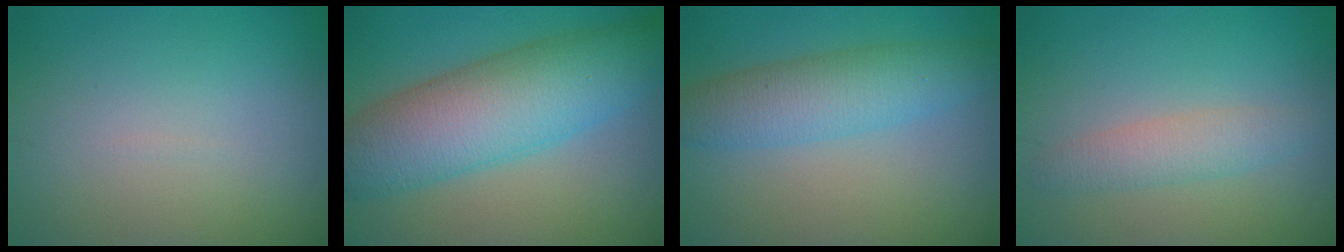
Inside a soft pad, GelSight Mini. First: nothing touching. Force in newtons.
{"total": 9.6, "press": 9.6, "slide": 0.0}
{"total": 5.0, "press": 5.0, "slide": 0.1}
{"total": 2.5, "press": 2.5, "slide": 0.2}